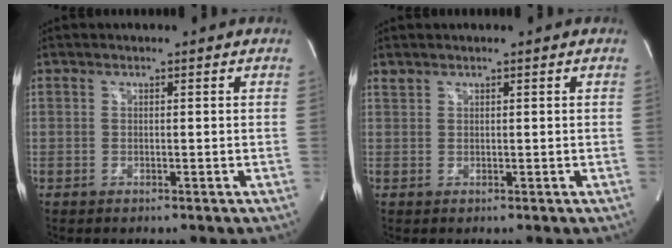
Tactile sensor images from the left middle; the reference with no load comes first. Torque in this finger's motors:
{"motor_torque": [0.04, -0.01, 0.05, 0.01]}